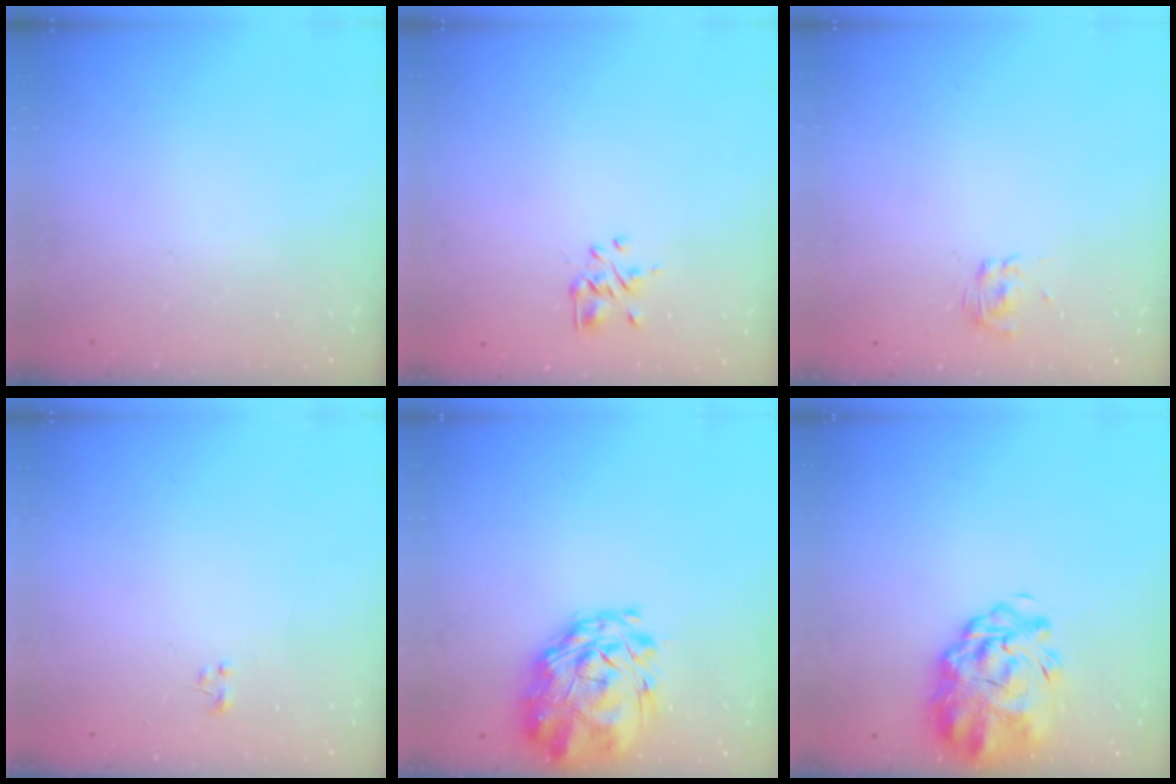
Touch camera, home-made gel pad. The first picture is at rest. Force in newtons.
{"total": 1.5, "press": 1.3, "slide": 0.7}
{"total": 2.7, "press": 2.4, "slide": 1.2}
{"total": 0.0}
{"total": 3.3, "press": 2.8, "slide": 1.8}
{"total": 6.1, "press": 5.5, "slide": 2.7}